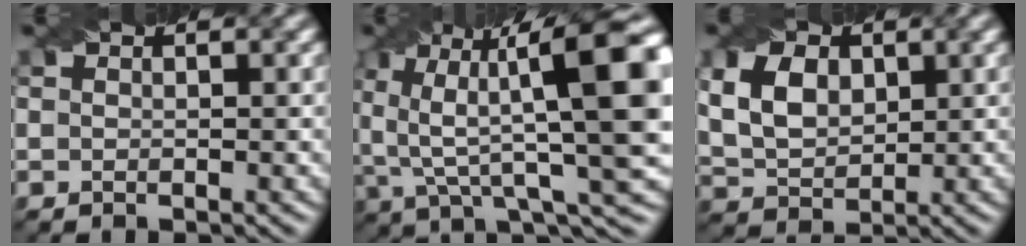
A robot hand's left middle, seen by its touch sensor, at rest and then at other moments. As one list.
[{"total": 15.3, "force": [4.5, 4.9, 13.8], "torque": [-0.248, 0.014, 0.086]}, {"total": 5.2, "force": [1.5, 3.5, 3.5], "torque": [-0.080, 0.004, 0.028]}]